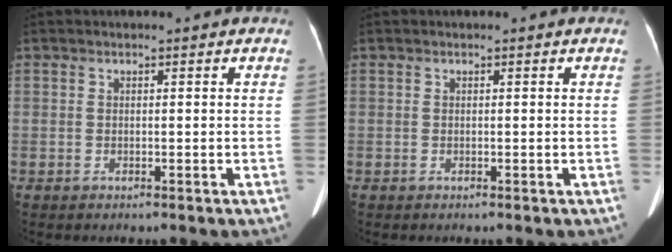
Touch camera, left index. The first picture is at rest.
{"total": 0.0}